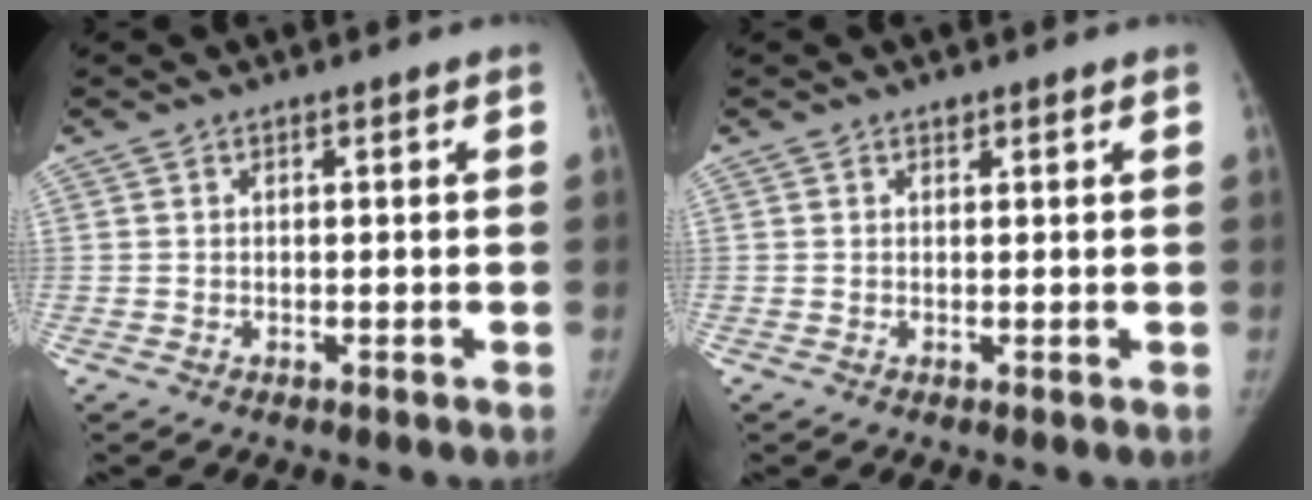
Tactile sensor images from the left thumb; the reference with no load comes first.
{"total": 0.7, "force": [0.5, 0.4, 0.1], "torque": [0.003, -0.004, 0.007]}